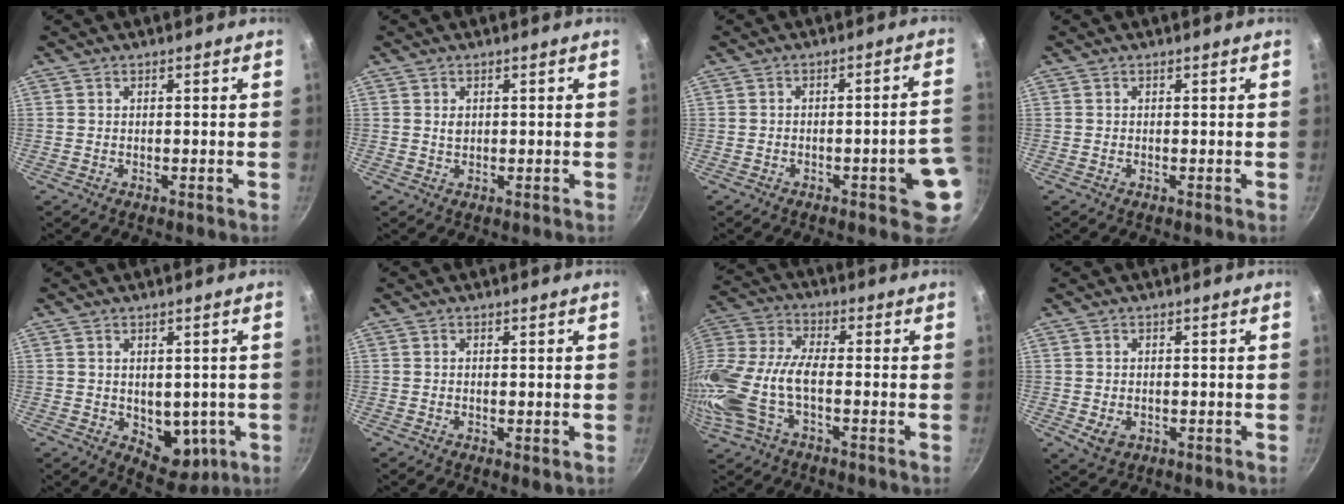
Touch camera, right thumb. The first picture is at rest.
{"total": 1.3, "force": [0.3, 1.0, 0.8], "torque": [-0.012, 0.000, 0.005]}
{"total": 8.5, "force": [-2.4, 2.4, 7.8], "torque": [-0.071, 0.029, -0.025]}
{"total": 0.0}
{"total": 8.4, "force": [-1.2, 5.8, 6.0], "torque": [-0.043, -0.012, -0.001]}
{"total": 1.1, "force": [-0.1, 0.4, 1.0], "torque": [-0.015, -0.004, -0.003]}
{"total": 16.4, "force": [-4.1, 7.4, 14.0], "torque": [-0.318, 0.014, -0.098]}
{"total": 3.4, "force": [-0.7, 2.6, 2.1], "torque": [-0.032, -0.004, -0.005]}